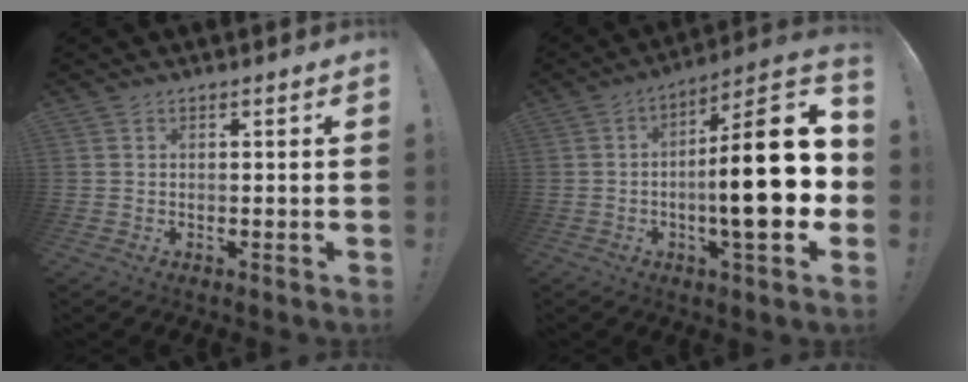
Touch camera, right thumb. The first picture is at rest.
{"total": 22.1, "force": [-2.0, 4.5, 21.5], "torque": [-0.342, 0.006, -0.036]}